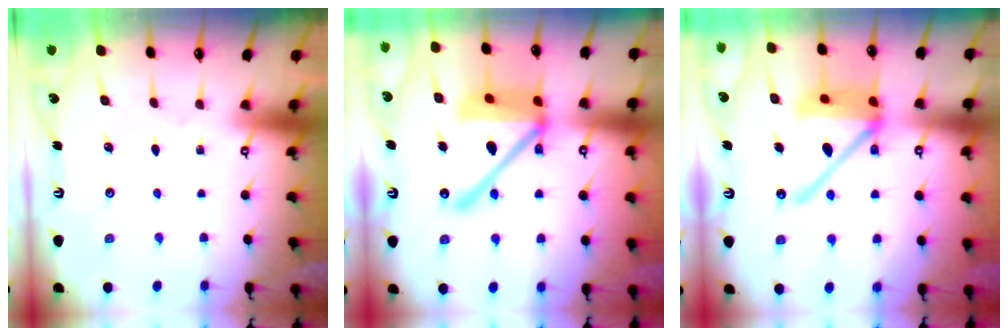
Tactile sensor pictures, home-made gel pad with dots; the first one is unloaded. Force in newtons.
{"total": 19.5, "press": 19.3, "slide": 2.7}
{"total": 15.6, "press": 15.5, "slide": 1.8}